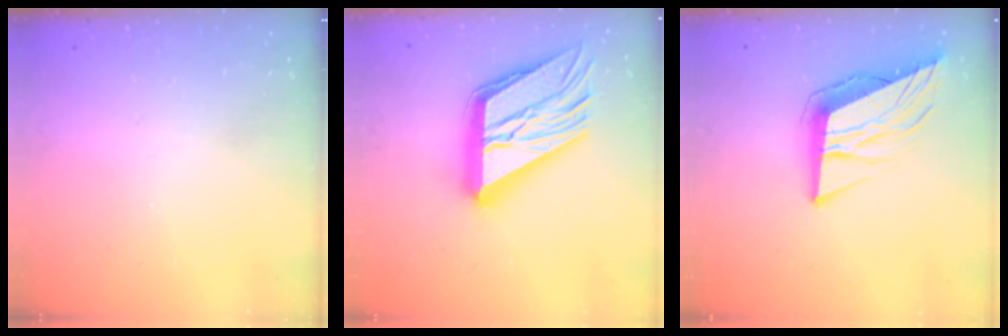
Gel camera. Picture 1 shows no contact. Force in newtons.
{"total": 28.7, "press": 28.6, "slide": 3.0}
{"total": 12.0, "press": 11.6, "slide": 3.3}